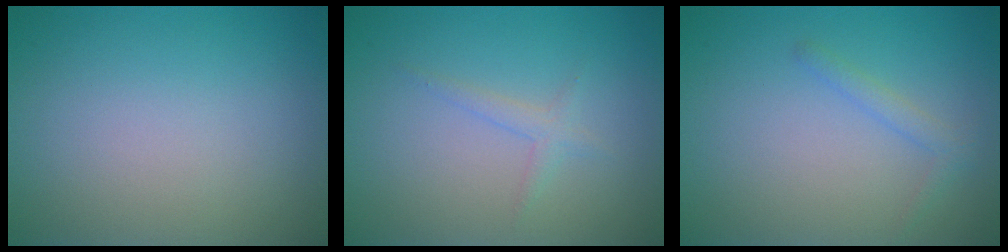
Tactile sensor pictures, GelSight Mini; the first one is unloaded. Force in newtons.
{"total": 1.2, "press": 1.2, "slide": 0.0}
{"total": 1.2, "press": 1.2, "slide": 0.1}